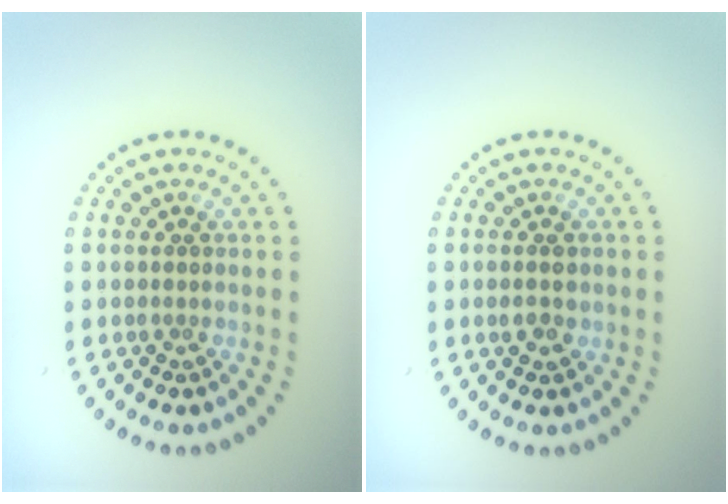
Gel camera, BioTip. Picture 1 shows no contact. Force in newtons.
{"total": 1.5, "press": 1.4, "slide": 0.3}